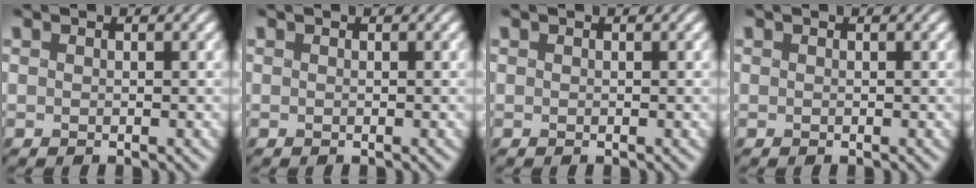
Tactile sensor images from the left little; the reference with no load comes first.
{"total": 0.0}
{"total": 0.0}
{"total": 0.0}